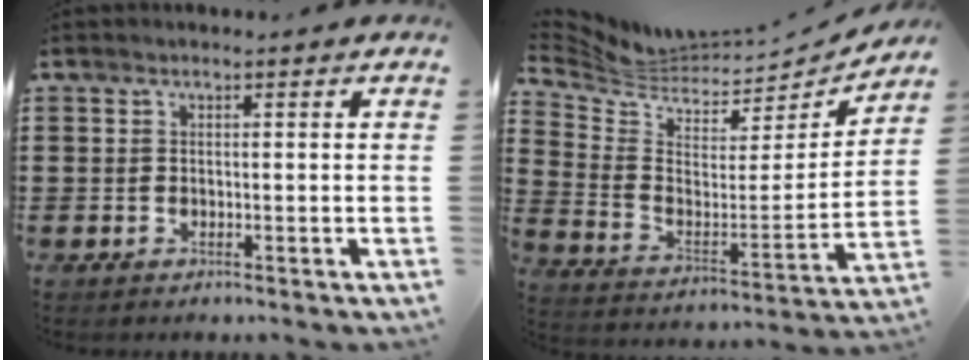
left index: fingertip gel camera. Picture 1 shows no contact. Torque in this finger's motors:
{"motor_torque": [-0.07, -0.39, 0.01, -0.05]}